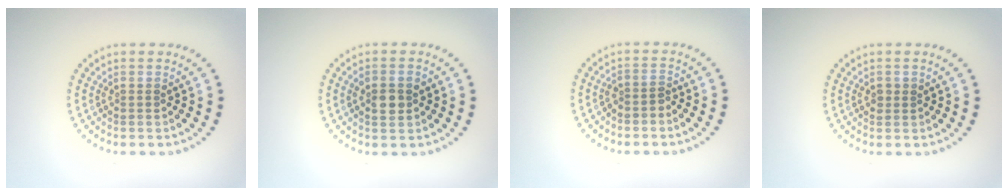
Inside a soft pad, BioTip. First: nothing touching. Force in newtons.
{"total": 2.5, "press": 2.5, "slide": 0.3}
{"total": 1.5, "press": 1.1, "slide": 0.9}
{"total": 0.9, "press": 0.9, "slide": 0.2}